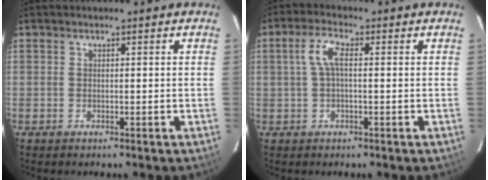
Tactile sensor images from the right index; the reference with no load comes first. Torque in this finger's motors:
{"motor_torque": [0.42, -0.12, 0.36, 0.08]}